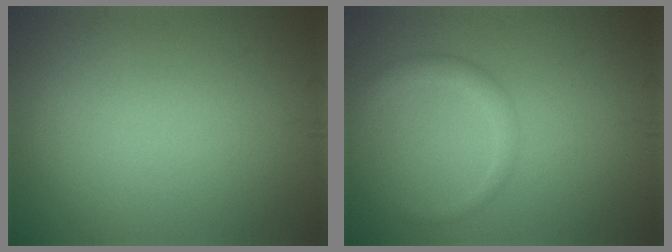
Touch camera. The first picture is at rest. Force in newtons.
{"total": 2.3, "press": 2.3, "slide": 0.1}